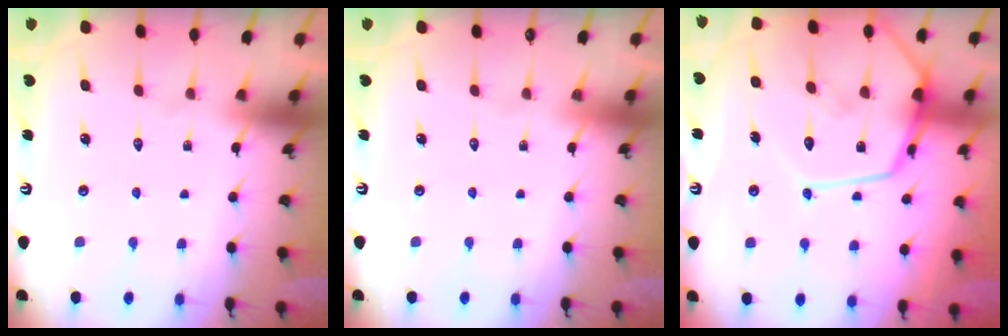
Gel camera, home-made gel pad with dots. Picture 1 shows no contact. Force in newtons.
{"total": 0.0}
{"total": 18.3, "press": 18.2, "slide": 1.6}